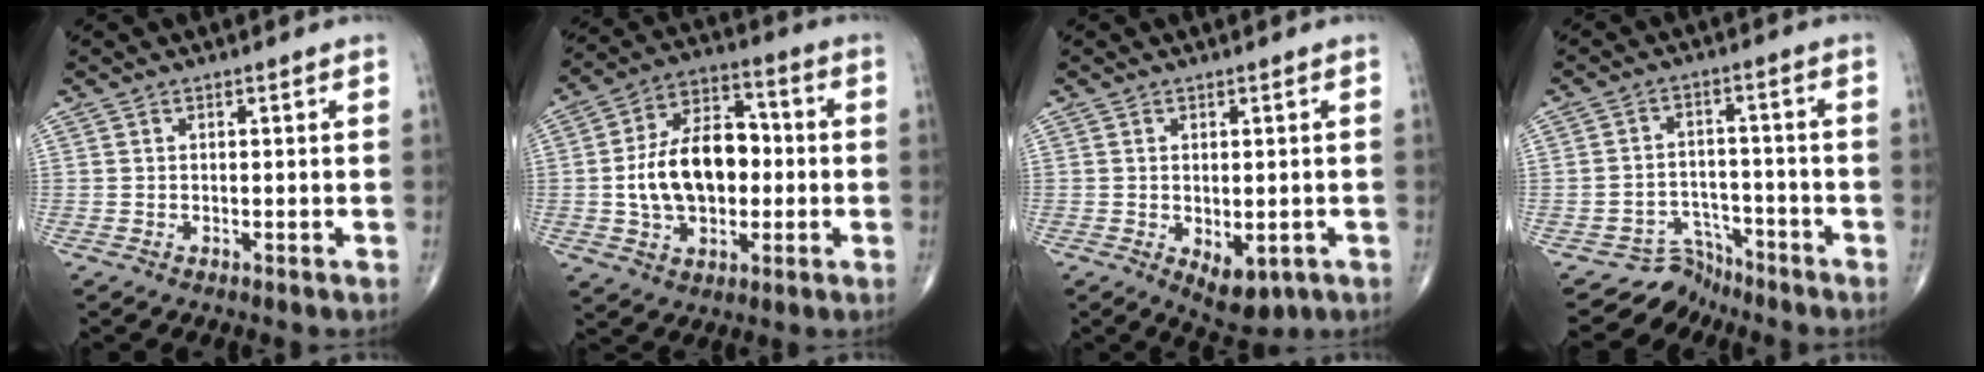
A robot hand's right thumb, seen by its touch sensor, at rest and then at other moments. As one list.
[{"total": 16.2, "force": [-0.8, 10.5, 12.3], "torque": [-0.186, 0.031, -0.012]}, {"total": 6.2, "force": [-1.8, 3.4, 4.9], "torque": [-0.058, -0.003, -0.009]}, {"total": 5.5, "force": [-4.7, 2.1, -2.1], "torque": [0.057, 0.066, -0.079]}]